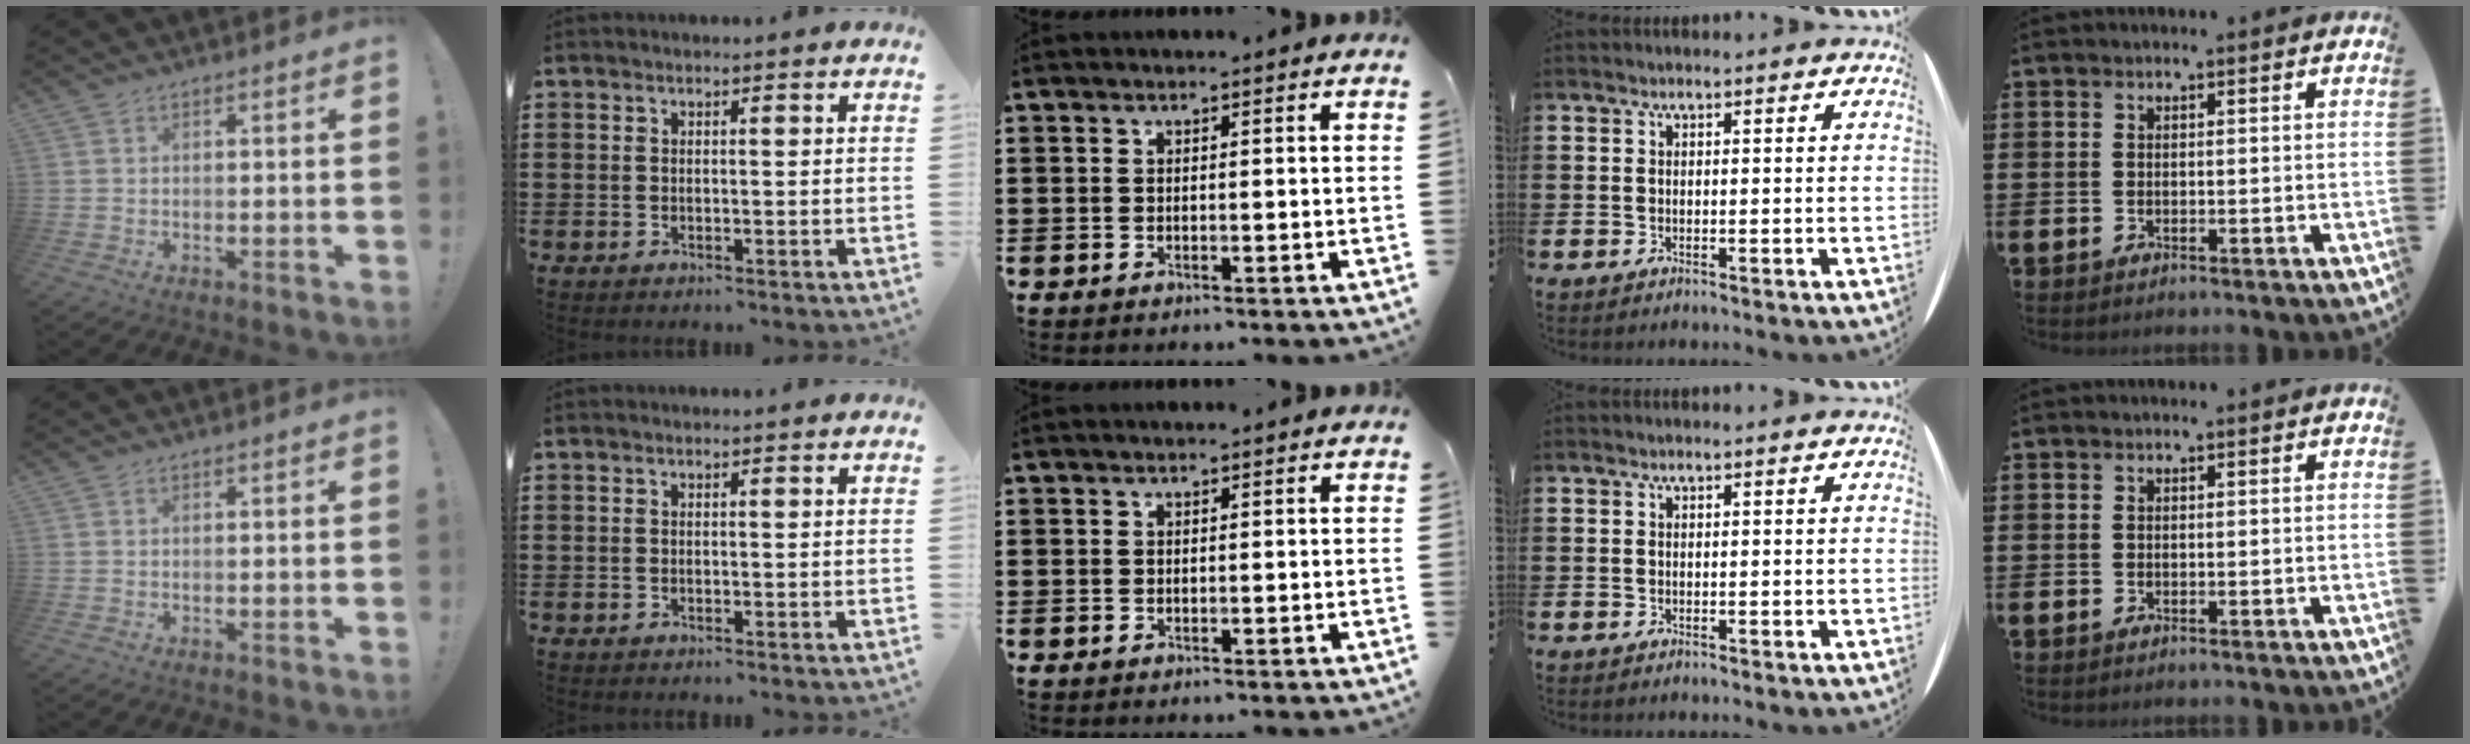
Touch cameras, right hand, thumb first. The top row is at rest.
{}